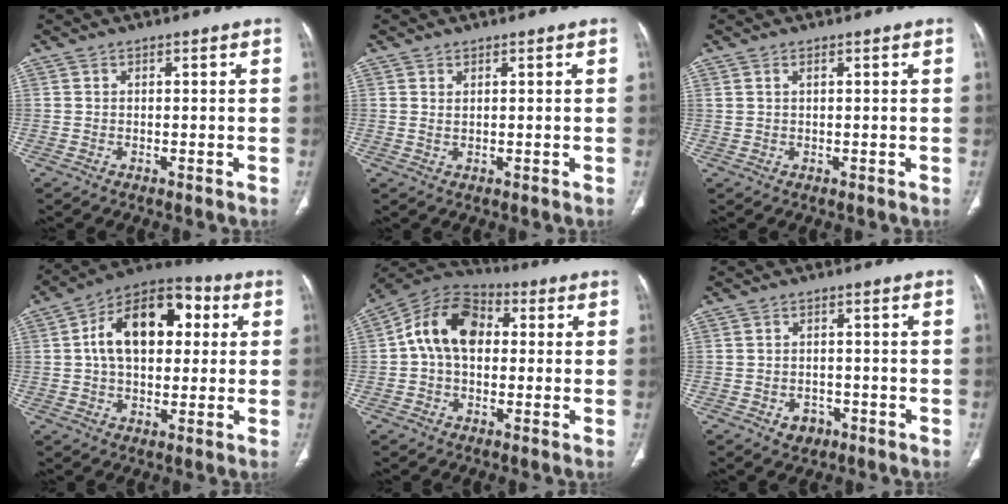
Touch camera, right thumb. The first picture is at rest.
{"total": 1.0, "force": [0.6, 0.3, 0.7], "torque": [-0.015, -0.003, 0.016]}
{"total": 0.9, "force": [0.6, 0.3, 0.6], "torque": [-0.014, 0.003, 0.015]}
{"total": 17.4, "force": [3.2, 10.7, 13.4], "torque": [-0.186, 0.026, 0.044]}
{"total": 12.9, "force": [1.4, 9.0, 9.2], "torque": [-0.146, 0.032, 0.010]}
{"total": 3.2, "force": [-1.5, 2.6, 1.3], "torque": [-0.007, 0.010, -0.015]}